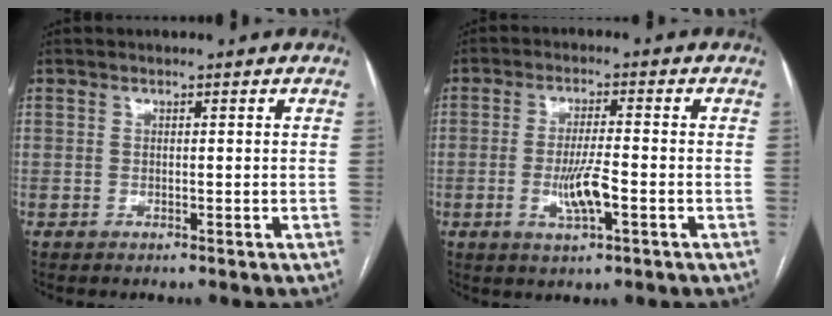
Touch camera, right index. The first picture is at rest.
{"total": 5.8, "force": [-1.7, 0.7, 5.5], "torque": [-0.110, -0.008, -0.029]}